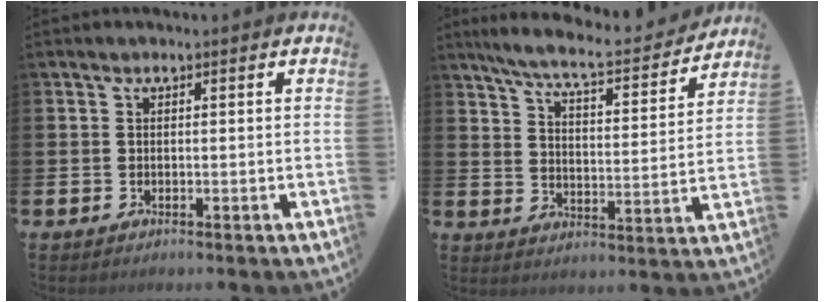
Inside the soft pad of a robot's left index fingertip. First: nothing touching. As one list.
[{"total": 7.4, "force": [6.7, 0.7, 3.1], "torque": [-0.083, -0.045, 0.111]}]